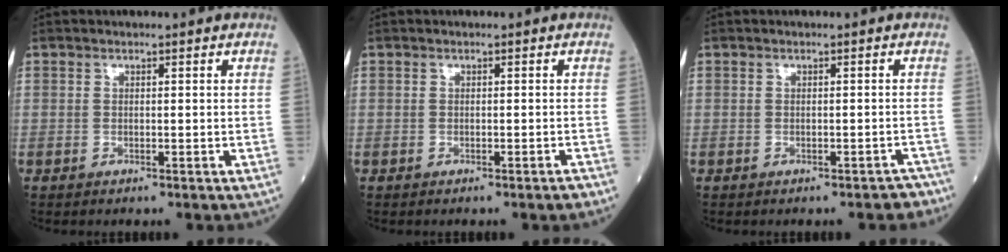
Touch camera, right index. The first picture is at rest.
{"total": 0.8, "force": [-0.6, -0.1, 0.5], "torque": [-0.013, -0.001, -0.006]}
{"total": 3.3, "force": [-2.8, 1.2, 1.2], "torque": [-0.003, 0.001, -0.029]}